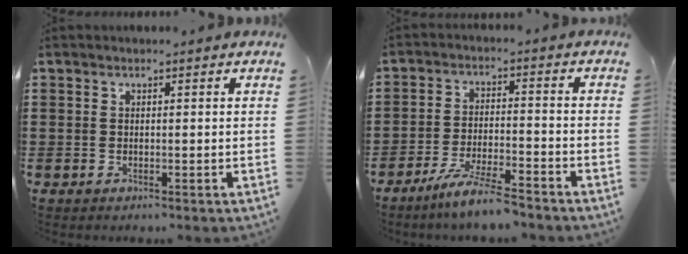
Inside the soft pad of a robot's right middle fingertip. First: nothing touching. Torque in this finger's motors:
{"motor_torque": [1.62, -0.52, 0.19, 0.15]}